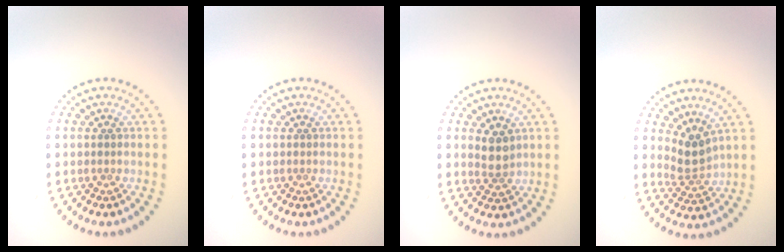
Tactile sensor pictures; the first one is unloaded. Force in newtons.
{"total": 0.0}
{"total": 2.0, "press": 1.7, "slide": 1.0}
{"total": 2.5, "press": 1.8, "slide": 1.8}